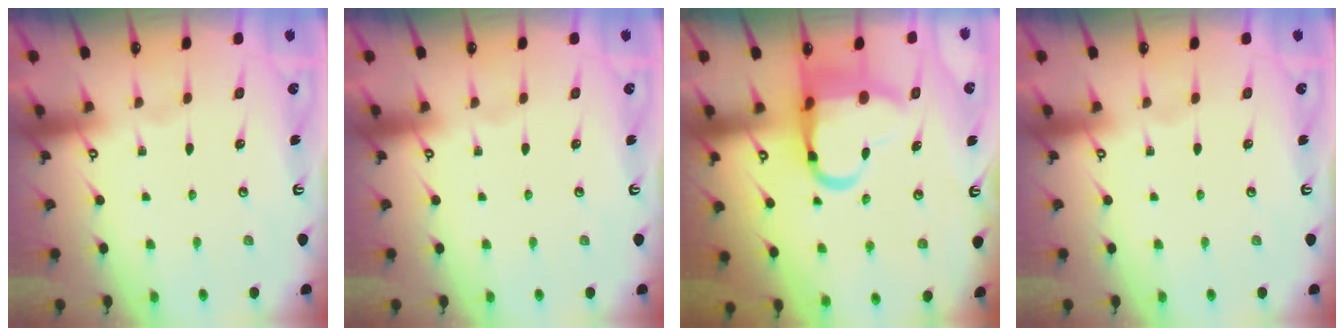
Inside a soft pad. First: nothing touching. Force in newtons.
{"total": 0.0}
{"total": 12.0, "press": 11.7, "slide": 2.7}
{"total": 0.0}